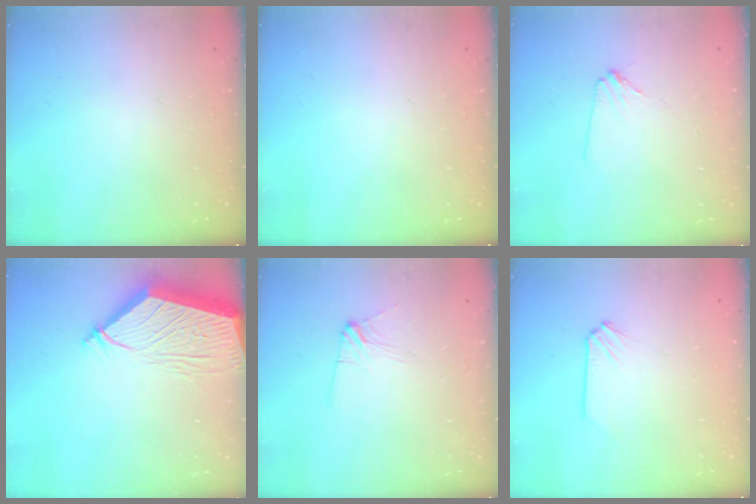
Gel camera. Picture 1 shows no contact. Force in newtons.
{"total": 0.0}
{"total": 2.3, "press": 2.3, "slide": 0.2}
{"total": 8.4, "press": 8.3, "slide": 0.9}
{"total": 4.1, "press": 4.1, "slide": 0.6}
{"total": 0.0}